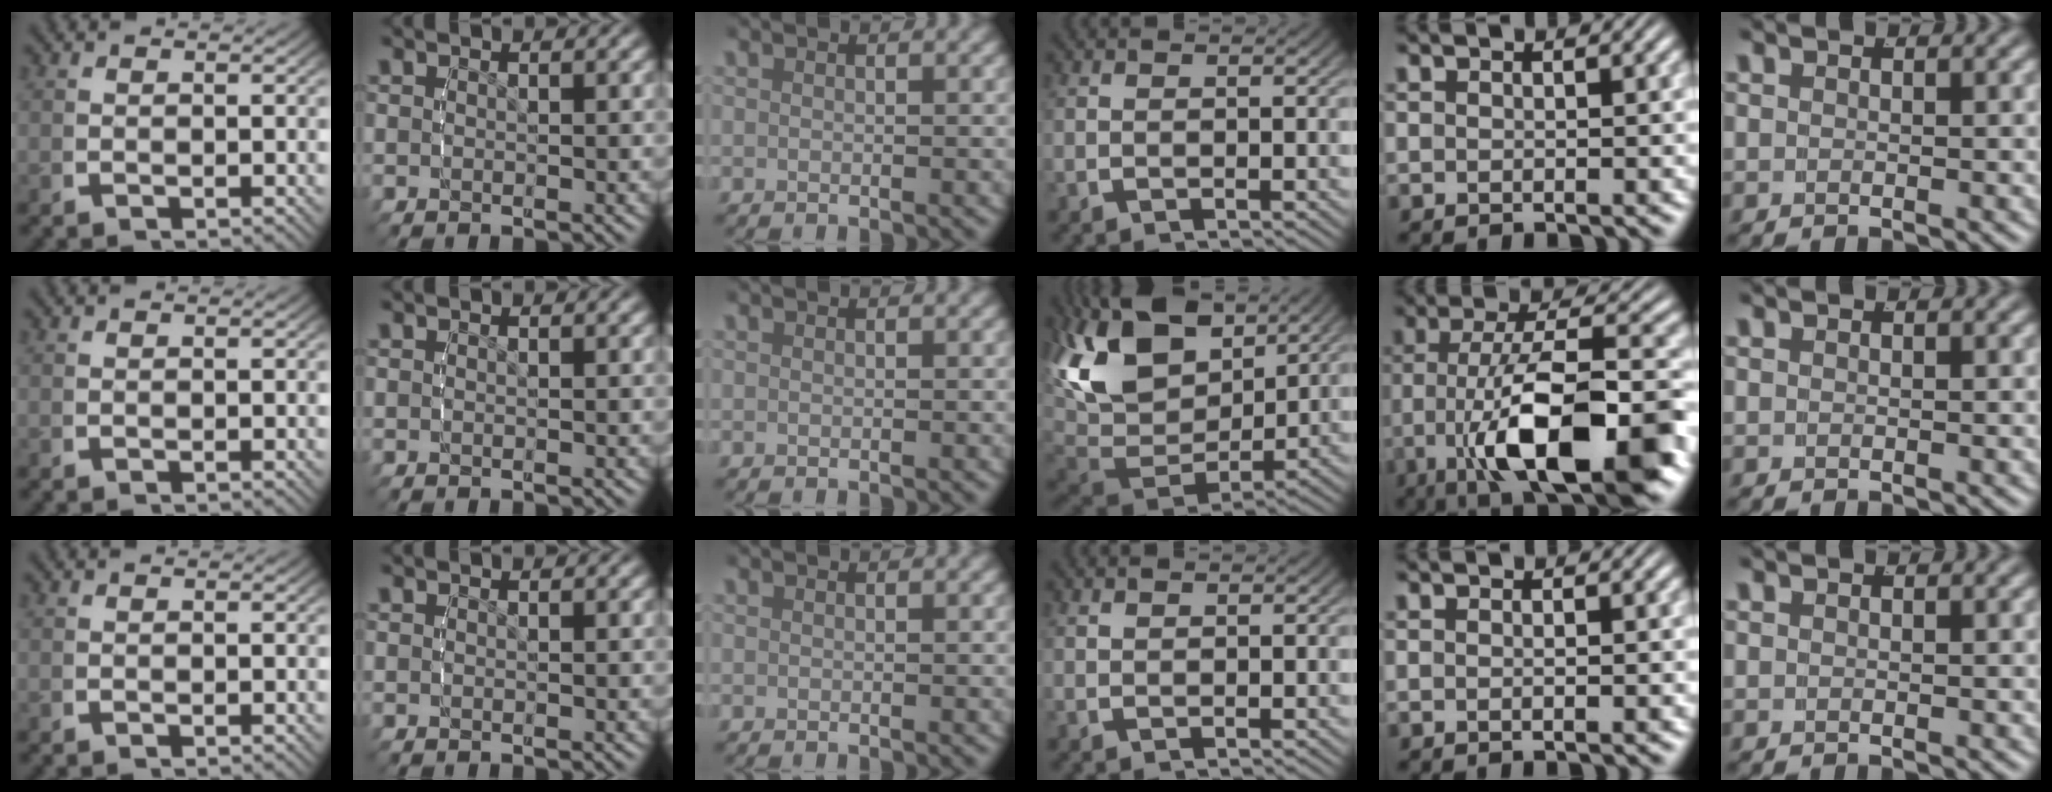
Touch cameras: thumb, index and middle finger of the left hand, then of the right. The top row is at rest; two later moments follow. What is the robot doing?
{"motion": "lift_and_place", "object": "bottle cap"}